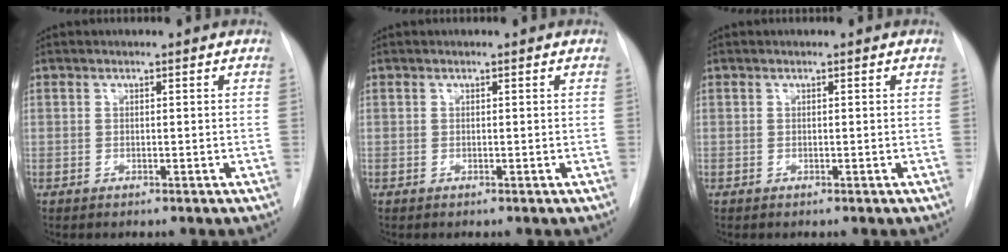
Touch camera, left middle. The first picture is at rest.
{"total": 0.0}
{"total": 0.0}